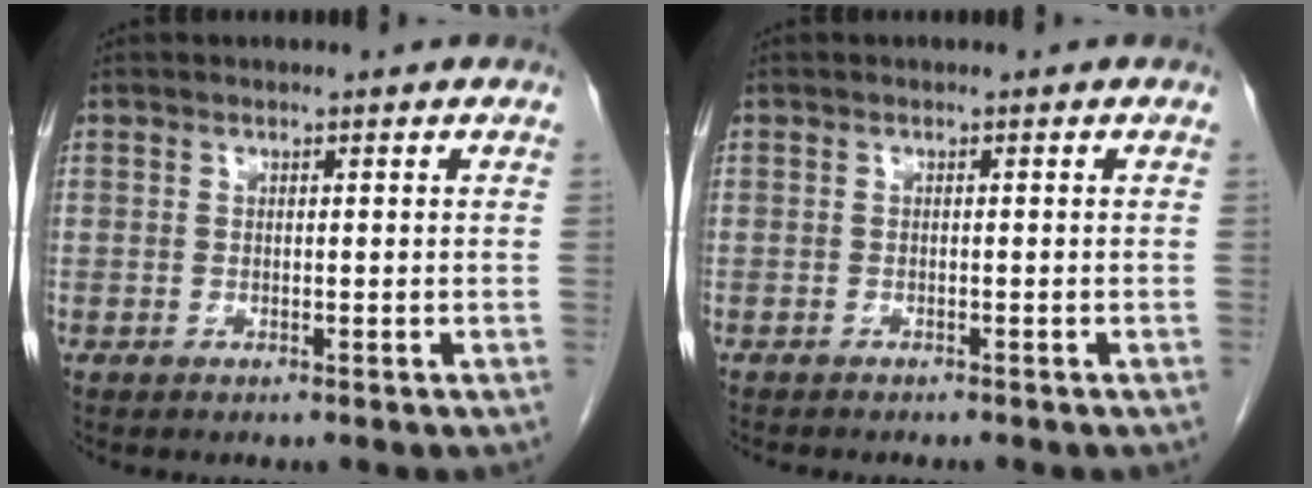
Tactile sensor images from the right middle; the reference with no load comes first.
{"total": 3.6, "force": [-3.1, 0.8, 1.5], "torque": [-0.023, -0.006, -0.037]}